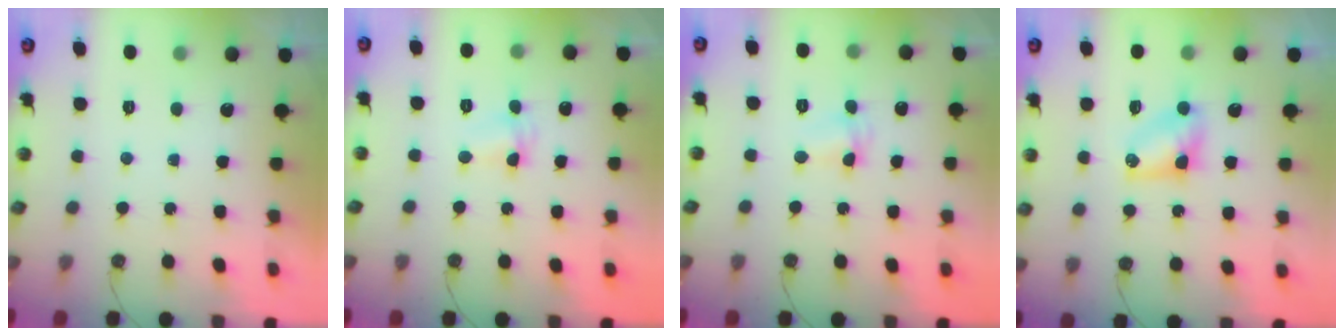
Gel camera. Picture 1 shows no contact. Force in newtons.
{"total": 2.1, "press": 2.0, "slide": 0.5}
{"total": 2.1, "press": 2.0, "slide": 0.5}
{"total": 4.8, "press": 4.7, "slide": 0.4}